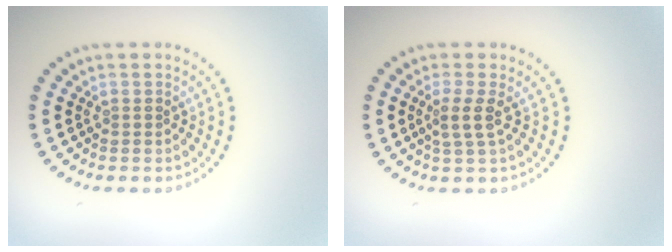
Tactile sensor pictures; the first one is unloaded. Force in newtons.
{"total": 1.9, "press": 1.4, "slide": 1.2}